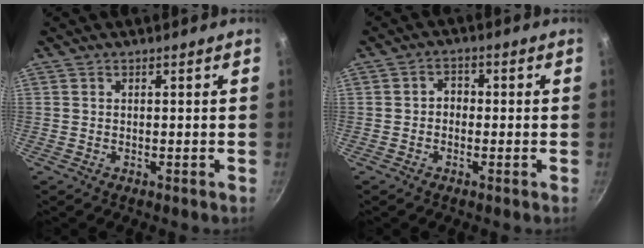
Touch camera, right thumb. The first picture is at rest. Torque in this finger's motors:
{"motor_torque": [-0.79, -0.06, 0.00, 0.18, 0.05]}